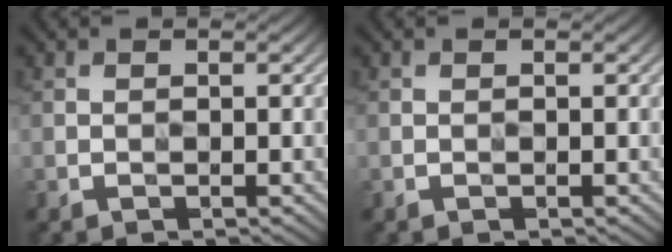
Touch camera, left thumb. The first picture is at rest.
{"total": 0.0}